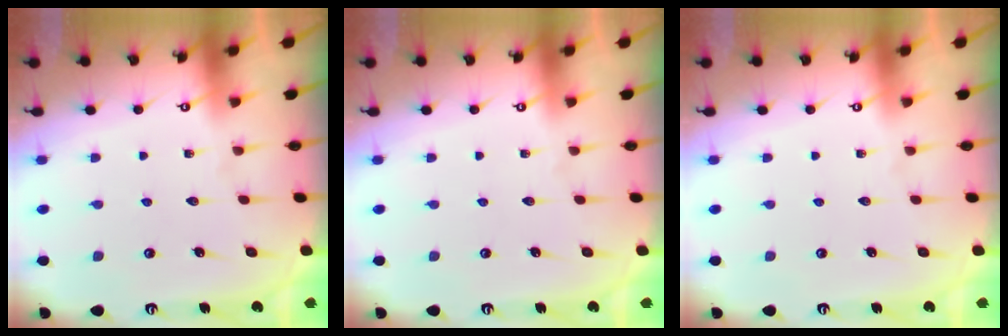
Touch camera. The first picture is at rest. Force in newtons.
{"total": 0.0}
{"total": 0.0}